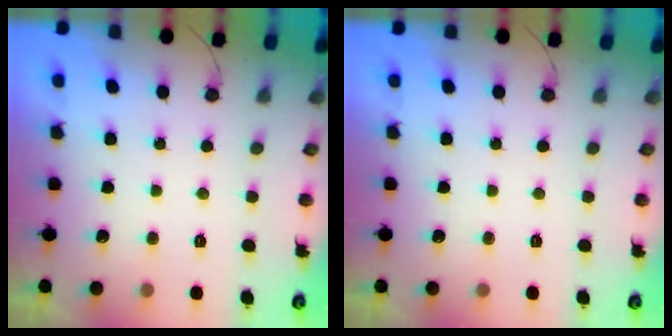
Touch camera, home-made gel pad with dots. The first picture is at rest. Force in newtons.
{"total": 0.0}